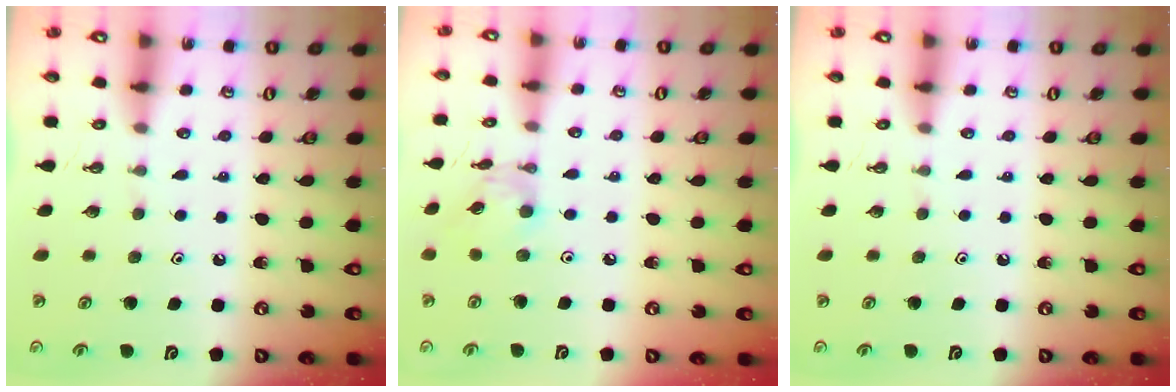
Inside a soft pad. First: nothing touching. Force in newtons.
{"total": 3.3, "press": 3.3, "slide": 0.3}
{"total": 0.0}